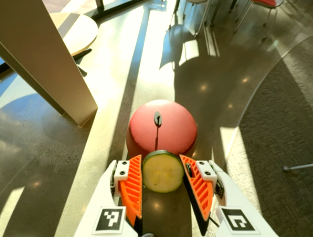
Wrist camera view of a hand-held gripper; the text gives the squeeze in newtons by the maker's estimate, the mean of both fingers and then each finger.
{"total": 9.4, "left": 9.7, "right": 9.1}